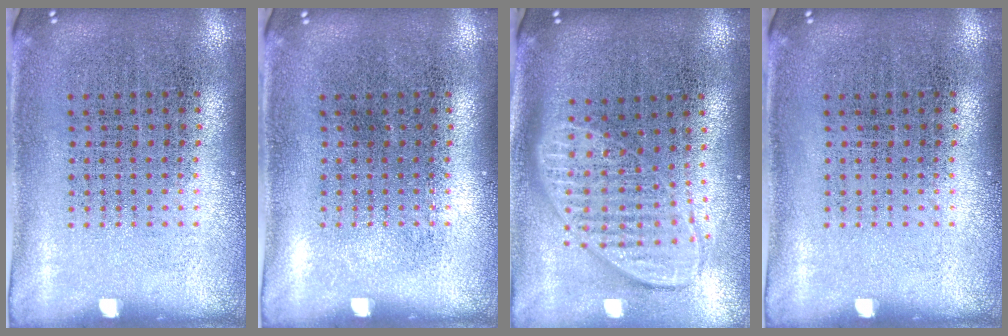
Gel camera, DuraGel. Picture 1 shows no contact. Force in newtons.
{"total": 0.0}
{"total": 1.9, "press": 1.5, "slide": 1.2}
{"total": 0.0}